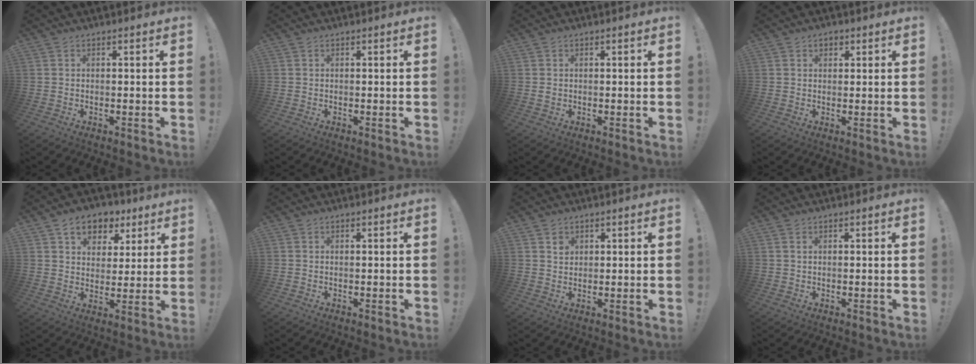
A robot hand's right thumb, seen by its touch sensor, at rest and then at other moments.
{"total": 0.0}
{"total": 0.8, "force": [0.2, 0.7, 0.4], "torque": [-0.006, 0.003, 0.002]}
{"total": 1.9, "force": [0.8, 1.5, 0.8], "torque": [-0.003, -0.003, 0.012]}
{"total": 9.7, "force": [5.4, 7.1, 3.9], "torque": [-0.051, -0.030, 0.103]}
{"total": 0.0}
{"total": 2.0, "force": [1.1, 1.6, 0.4], "torque": [0.013, -0.009, 0.016]}
{"total": 0.7, "force": [0.4, 0.4, 0.5], "torque": [-0.004, -0.002, 0.006]}